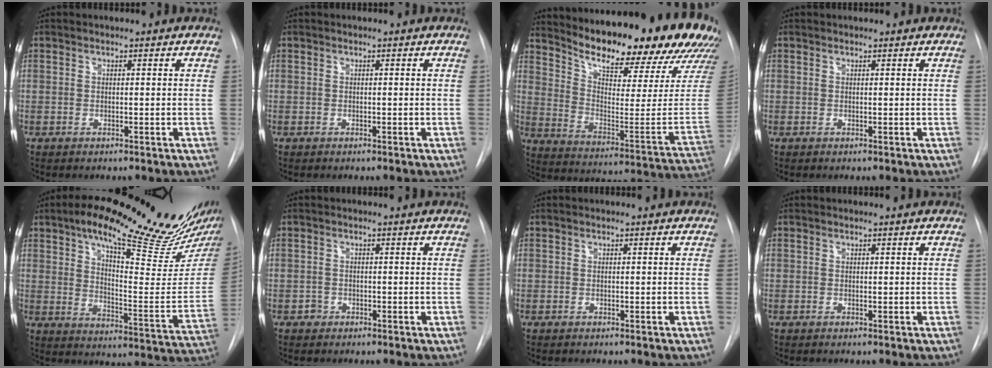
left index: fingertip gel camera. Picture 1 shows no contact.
{"total": 0.0}
{"total": 27.1, "force": [23.0, 4.5, 13.5], "torque": [-0.221, -0.083, 0.304]}
{"total": 1.0, "force": [1.0, 0.3, 0.1], "torque": [-0.011, 0.009, 0.011]}
{"total": 25.9, "force": [19.0, 4.1, 17.1], "torque": [-0.250, -0.030, 0.256]}
{"total": 1.0, "force": [-0.5, 0.8, 0.1], "torque": [-0.002, 0.004, -0.011]}
{"total": 0.0}
{"total": 0.0}